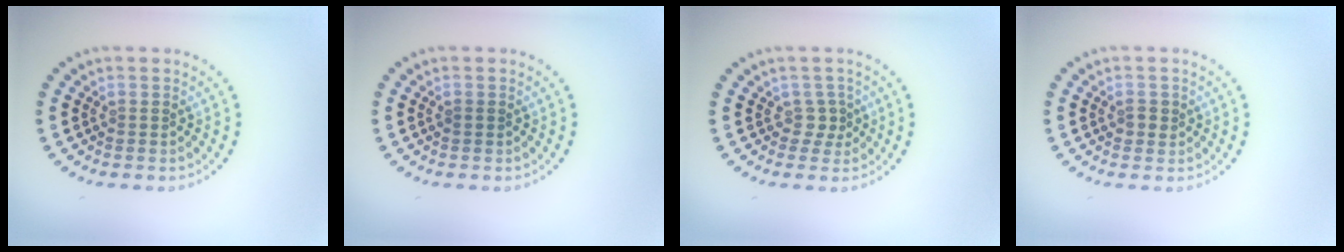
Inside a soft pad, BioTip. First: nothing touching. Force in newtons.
{"total": 0.5, "press": 0.5, "slide": 0.2}
{"total": 1.3, "press": 0.9, "slide": 0.9}
{"total": 1.2, "press": 1.2, "slide": 0.1}